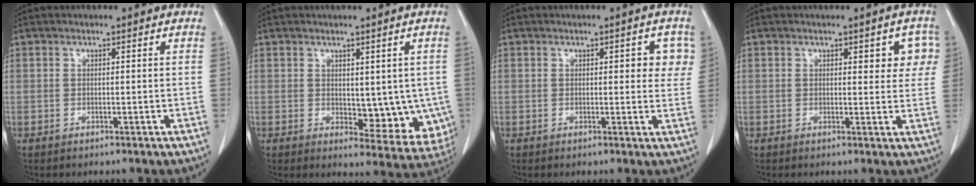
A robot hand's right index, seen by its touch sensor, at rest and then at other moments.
{"total": 8.7, "force": [-0.2, 4.5, 7.4], "torque": [-0.067, -0.015, 0.009]}
{"total": 4.0, "force": [1.2, 1.8, 3.3], "torque": [-0.025, 0.007, 0.010]}
{"total": 4.1, "force": [1.6, 2.0, 3.2], "torque": [-0.021, 0.006, 0.014]}